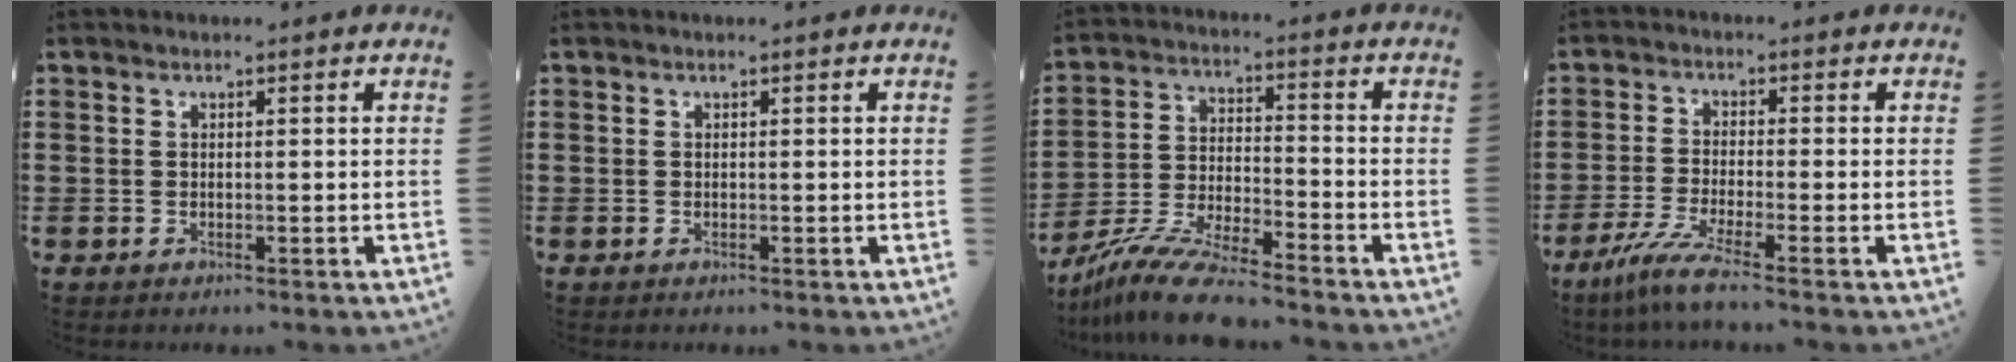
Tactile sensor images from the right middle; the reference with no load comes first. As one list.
[{"total": 0.0}, {"total": 9.8, "force": [-8.9, 0.5, 4.0], "torque": [-0.090, 0.003, -0.178]}, {"total": 5.4, "force": [-3.9, 0.0, 3.7], "torque": [-0.096, -0.026, -0.080]}]